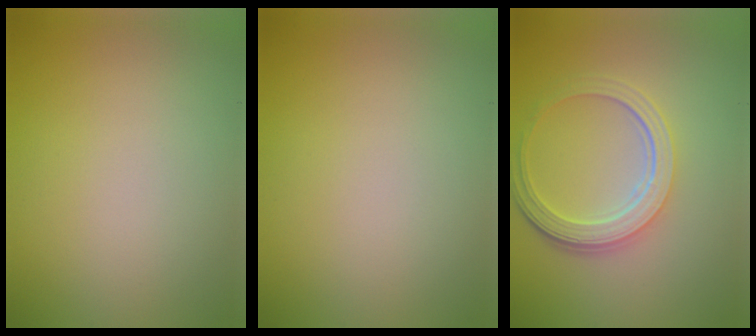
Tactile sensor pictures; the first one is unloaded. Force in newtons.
{"total": 0.0}
{"total": 5.1, "press": 3.8, "slide": 3.3}